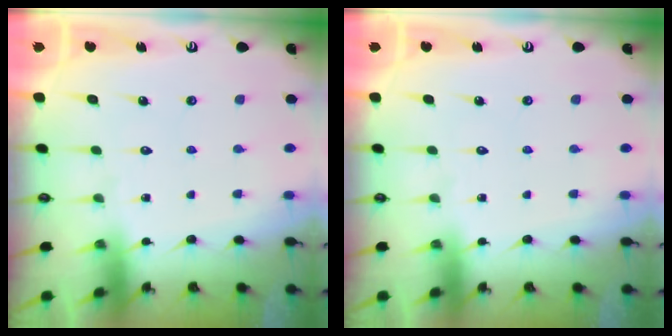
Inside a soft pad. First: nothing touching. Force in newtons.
{"total": 0.0}